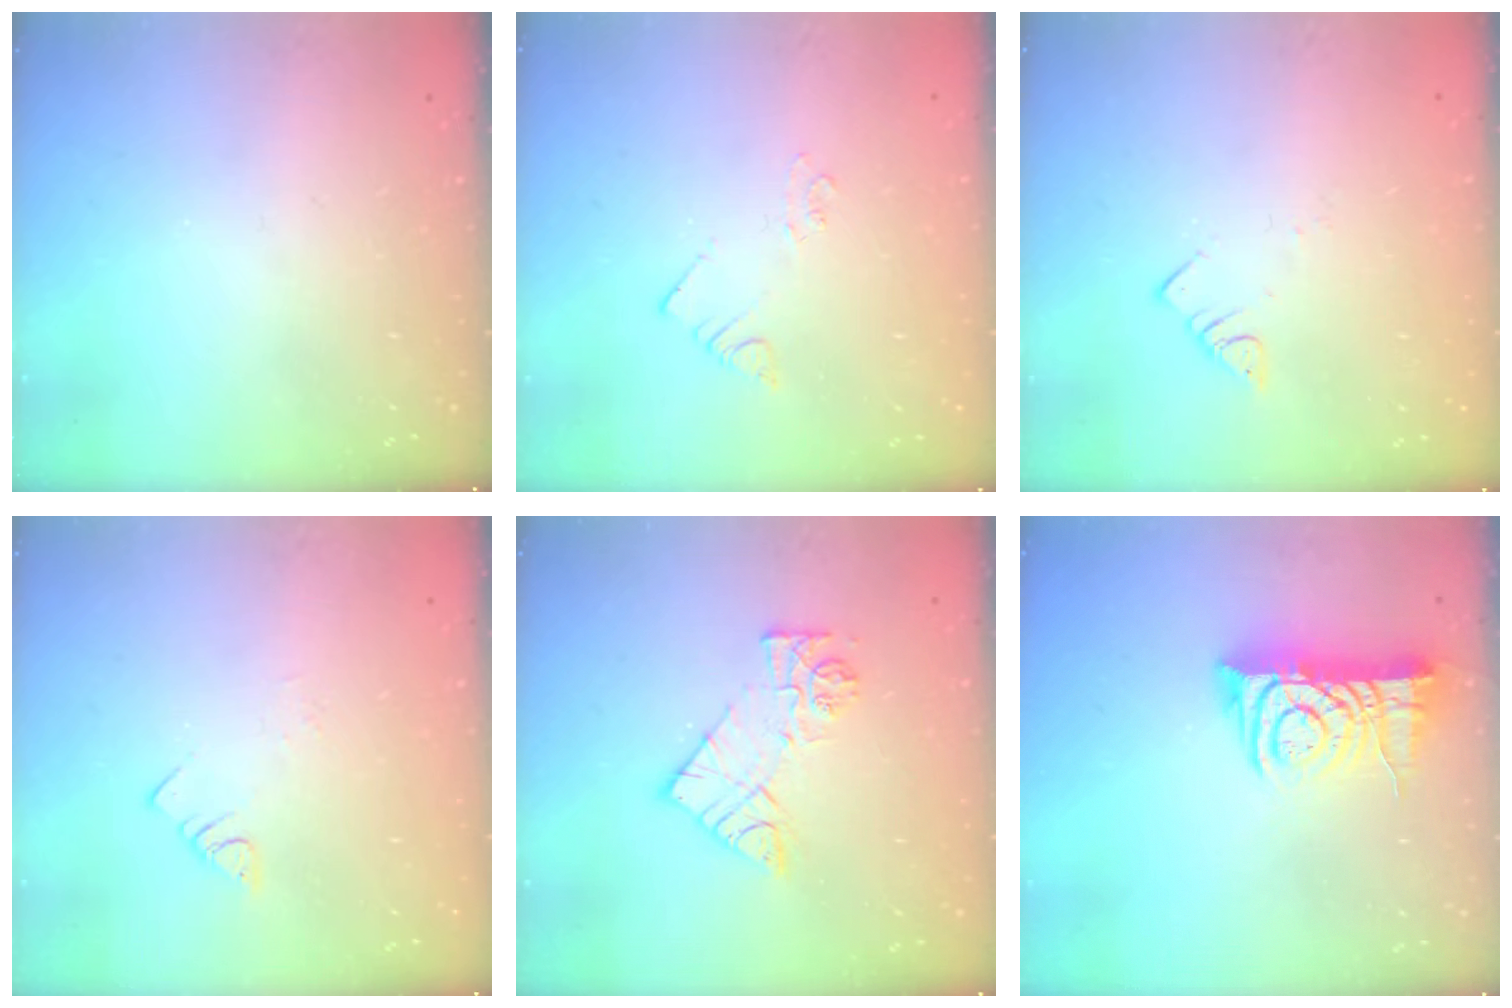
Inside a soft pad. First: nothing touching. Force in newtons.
{"total": 1.9, "press": 1.9, "slide": 0.1}
{"total": 3.4, "press": 3.3, "slide": 0.3}
{"total": 2.6, "press": 2.6, "slide": 0.3}
{"total": 10.2, "press": 10.2, "slide": 0.5}
{"total": 11.2, "press": 11.1, "slide": 1.2}